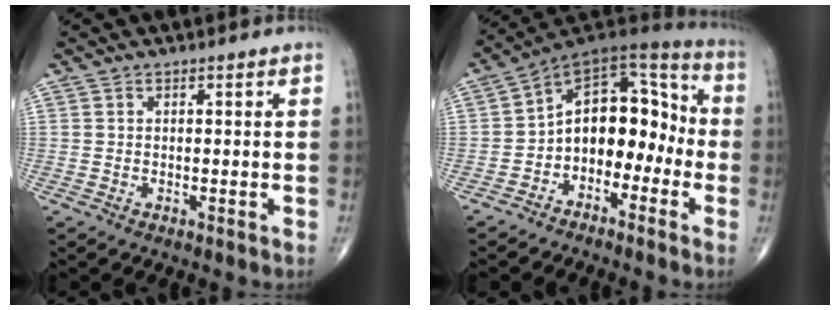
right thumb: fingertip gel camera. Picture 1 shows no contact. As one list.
[{"total": 14.3, "force": [-3.1, 9.4, 10.3], "torque": [-0.108, 0.075, -0.063]}]